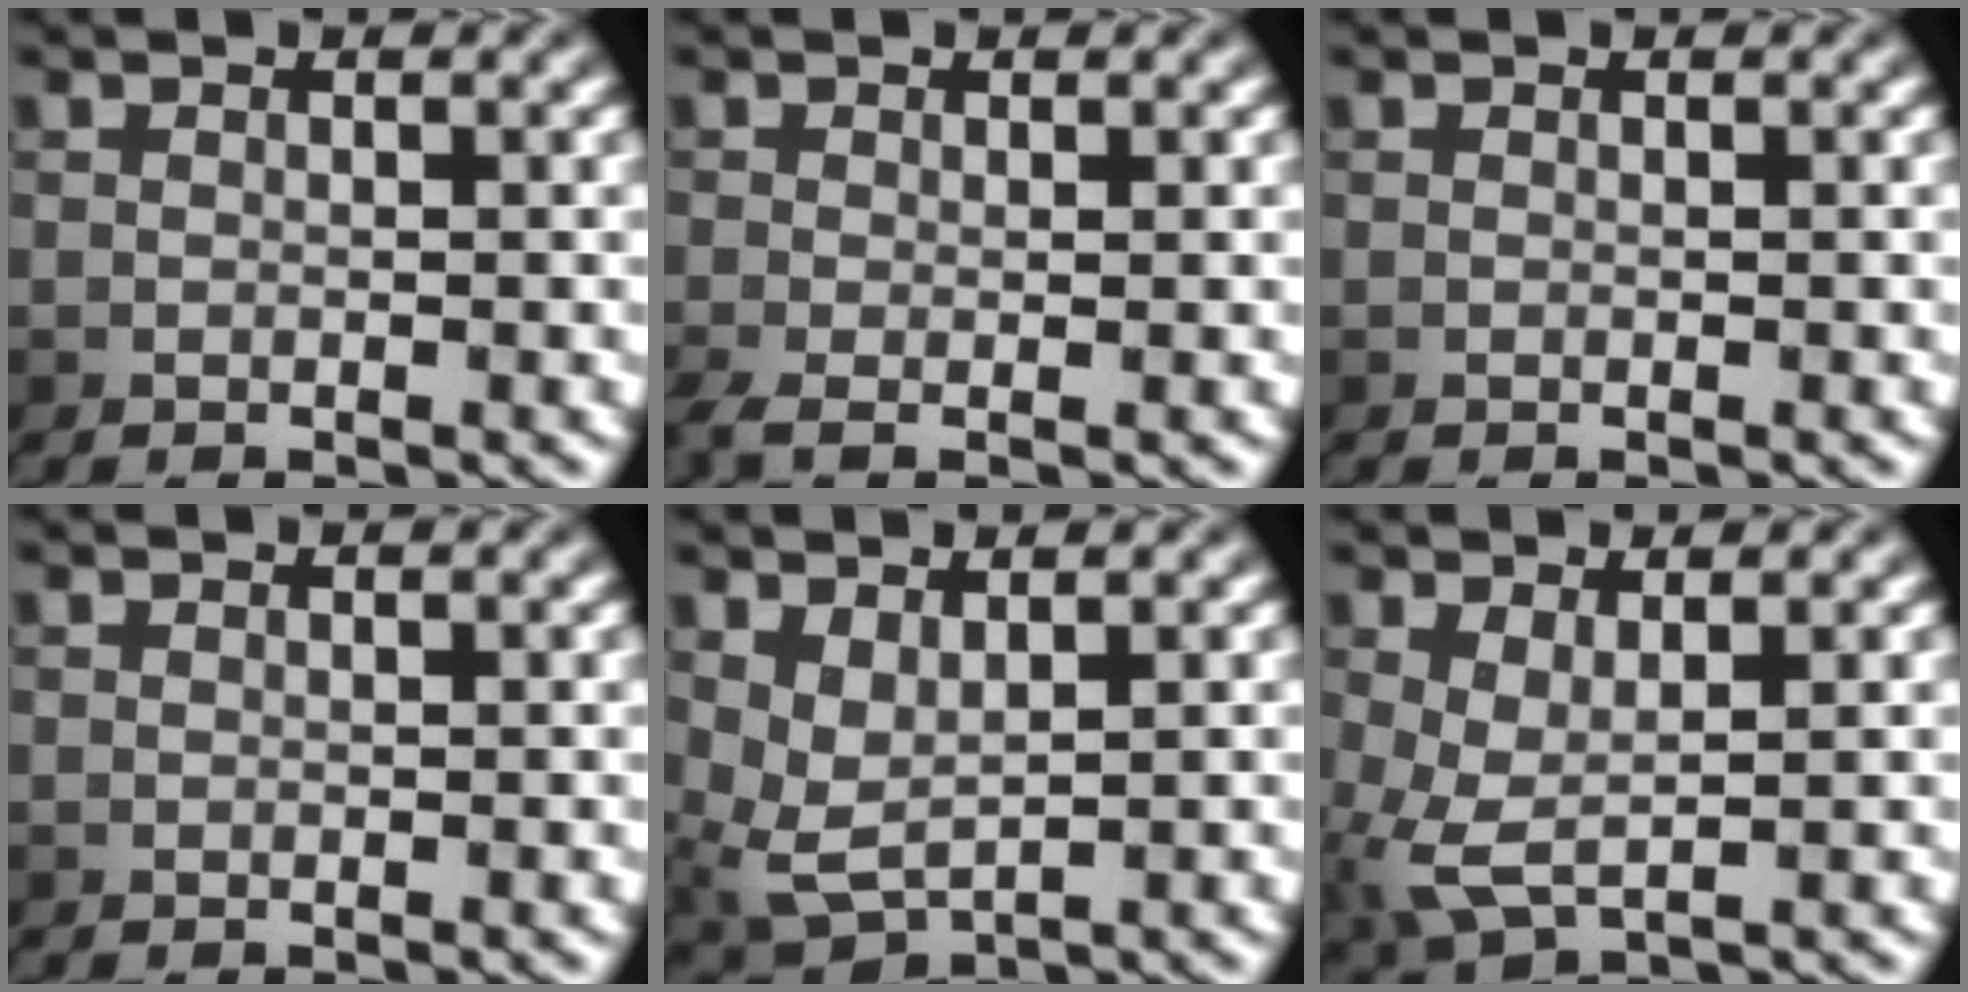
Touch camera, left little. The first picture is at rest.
{"total": 2.3, "force": [-1.1, 0.7, 2.0], "torque": [-0.049, -0.013, -0.025]}
{"total": 0.0}
{"total": 0.0}
{"total": 2.9, "force": [1.3, 1.3, 2.2], "torque": [-0.054, -0.010, 0.033]}
{"total": 3.5, "force": [0.4, 1.4, 3.1], "torque": [-0.086, -0.009, 0.008]}